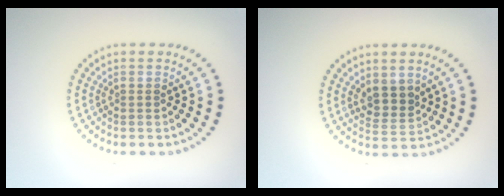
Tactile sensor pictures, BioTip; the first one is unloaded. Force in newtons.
{"total": 2.3, "press": 1.9, "slide": 1.2}